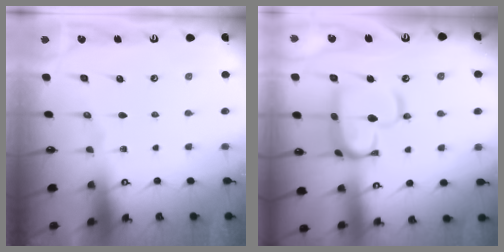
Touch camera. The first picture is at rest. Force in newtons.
{"total": 11.8, "press": 11.7, "slide": 1.4}